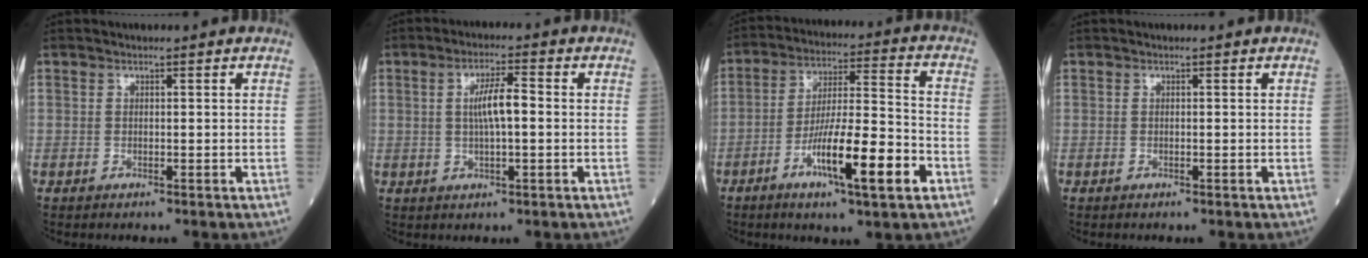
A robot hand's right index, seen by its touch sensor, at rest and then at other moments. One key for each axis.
{"total": 5.2, "fx": 0.3, "fy": 0.9, "fz": 5.1, "tx": -0.094, "ty": 0.010, "tz": 0.005}
{"total": 13.9, "fx": -5.9, "fy": 1.3, "fz": 12.5, "tx": -0.218, "ty": -0.006, "tz": -0.100}
{"total": 0.0}